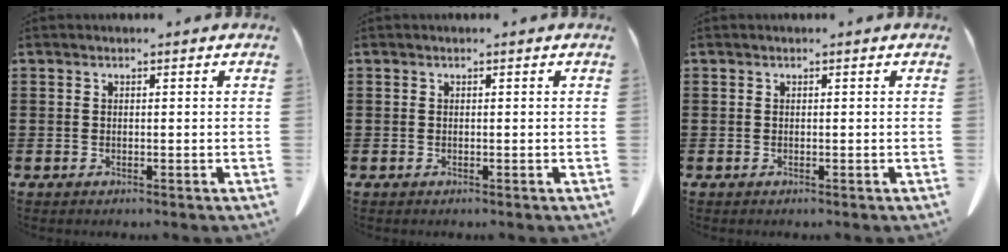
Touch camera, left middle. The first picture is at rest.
{"total": 0.0}
{"total": 0.0}